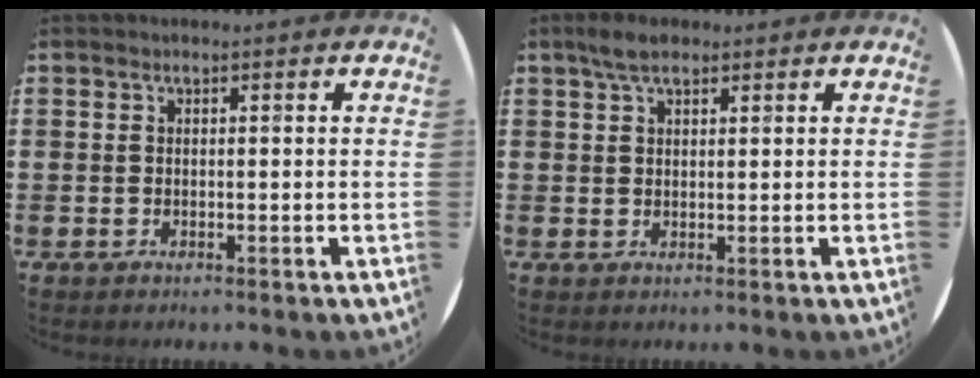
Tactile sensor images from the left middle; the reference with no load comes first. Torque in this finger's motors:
{"motor_torque": [0.68, -0.57, 0.05, 0.07]}